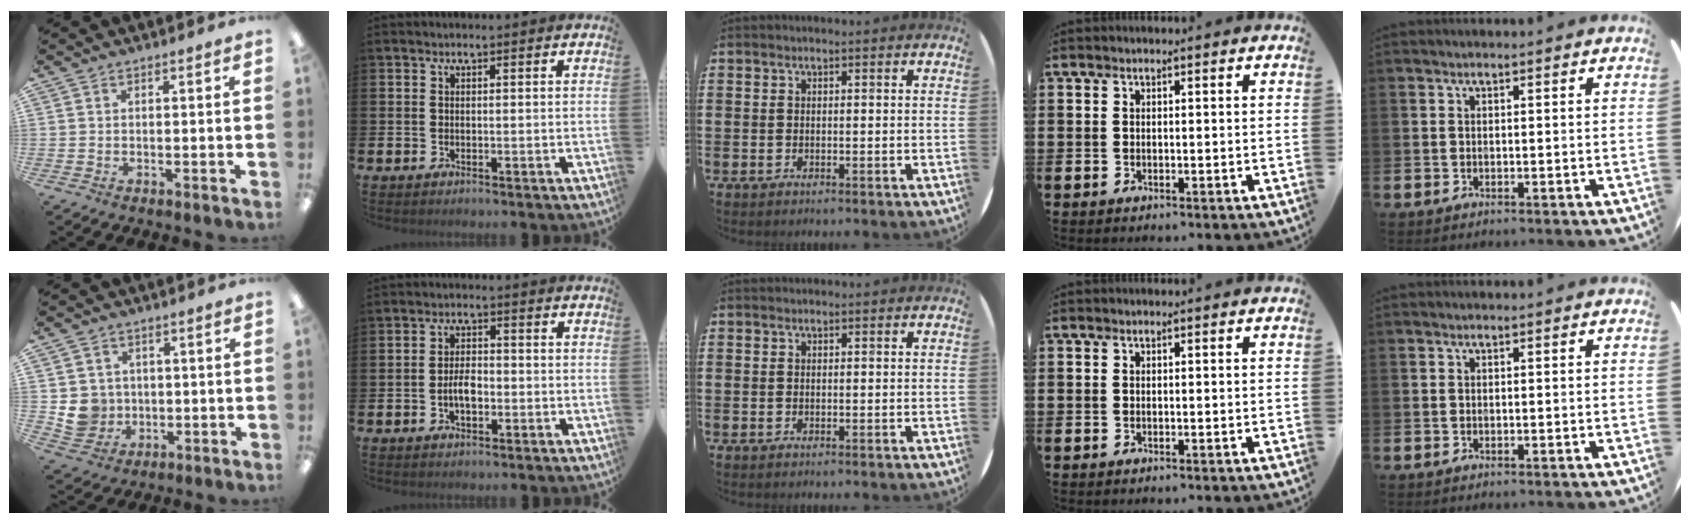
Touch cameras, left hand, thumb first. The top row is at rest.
{"thumb": {"total": 7.0, "force": [0.1, 6.9, 1.5], "torque": [-0.042, 0.008, 0.011]}, "index": {"total": 3.3, "force": [-0.8, 1.7, 2.7], "torque": [-0.042, 0.004, -0.018]}}